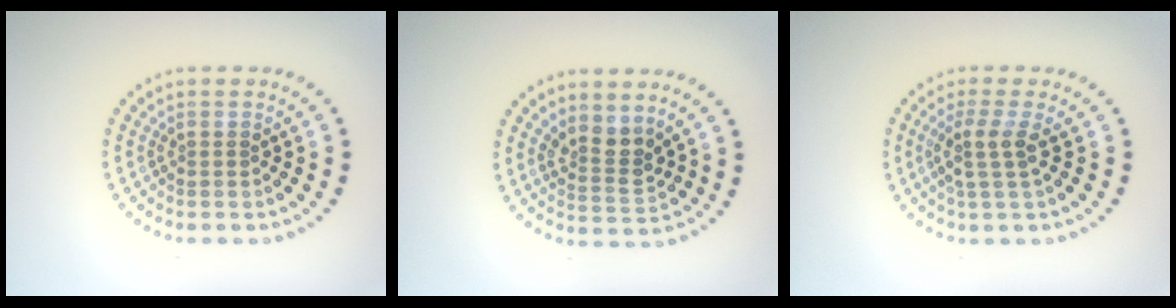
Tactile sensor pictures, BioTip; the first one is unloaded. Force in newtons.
{"total": 2.7, "press": 2.3, "slide": 1.5}
{"total": 2.5, "press": 2.0, "slide": 1.6}